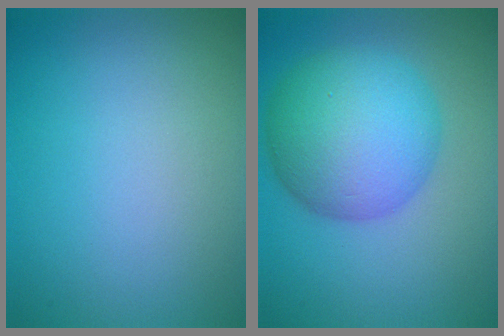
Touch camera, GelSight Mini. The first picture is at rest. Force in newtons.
{"total": 9.1, "press": 9.1, "slide": 0.2}